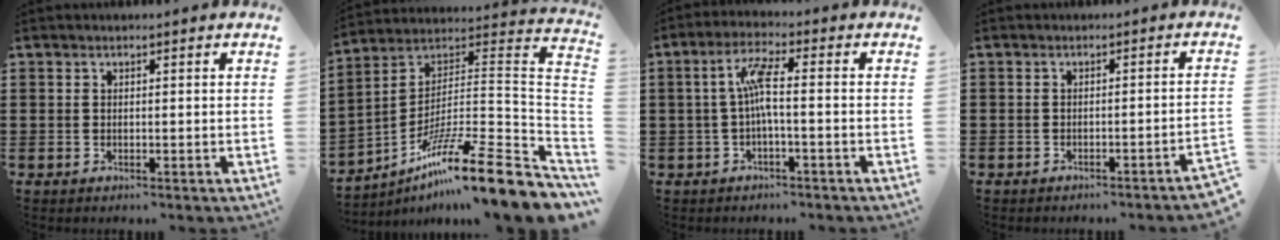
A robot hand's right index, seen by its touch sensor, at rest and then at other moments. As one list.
[{"total": 15.5, "force": [-10.6, 0.0, 11.2], "torque": [-0.181, 0.014, -0.193]}, {"total": 5.1, "force": [-0.3, 0.8, 5.0], "torque": [-0.104, 0.003, -0.012]}, {"total": 1.3, "force": [-1.3, -0.2, 0.4], "torque": [-0.009, 0.001, -0.026]}]